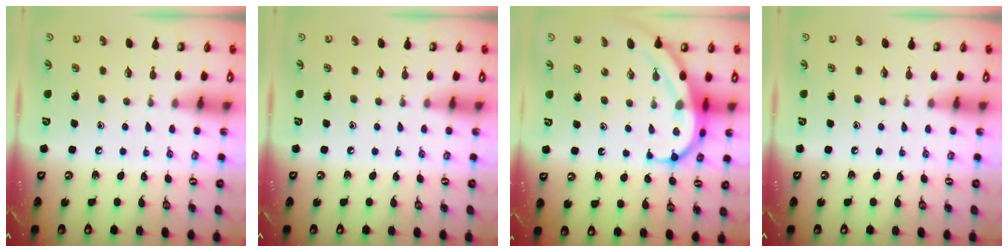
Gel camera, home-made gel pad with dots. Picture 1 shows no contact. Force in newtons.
{"total": 0.0}
{"total": 8.8, "press": 8.8, "slide": 0.6}
{"total": 0.0}